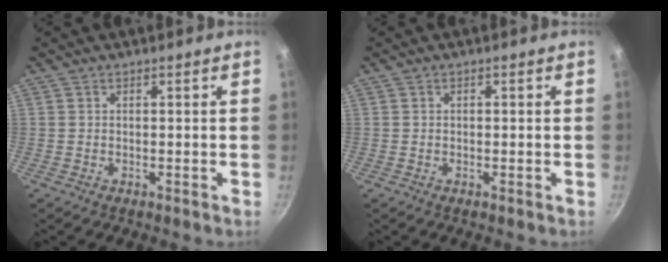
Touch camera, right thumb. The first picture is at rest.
{"total": 0.6, "force": [0.1, 0.4, 0.3], "torque": [-0.004, 0.004, 0.001]}